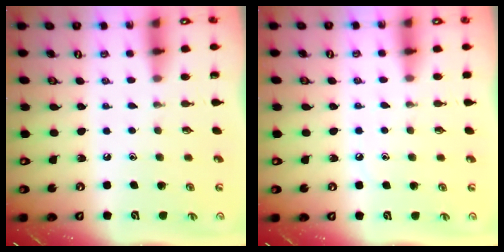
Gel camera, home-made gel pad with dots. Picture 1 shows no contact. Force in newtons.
{"total": 4.8, "press": 4.8, "slide": 0.7}